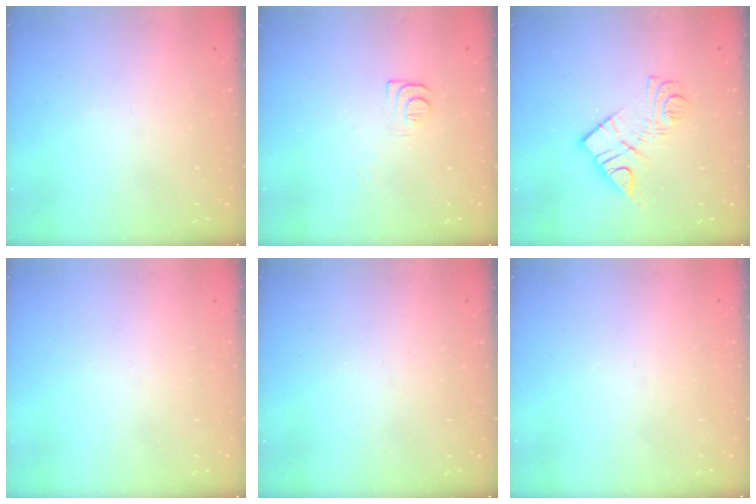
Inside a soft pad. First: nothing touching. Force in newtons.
{"total": 5.9, "press": 5.9, "slide": 0.8}
{"total": 11.5, "press": 11.5, "slide": 0.6}
{"total": 1.6, "press": 1.6, "slide": 0.1}
{"total": 0.0}
{"total": 1.8, "press": 1.7, "slide": 0.1}